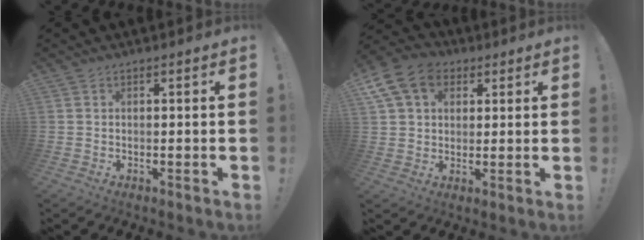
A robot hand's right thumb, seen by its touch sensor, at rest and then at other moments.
{"total": 13.4, "force": [5.5, 10.1, 6.9], "torque": [-0.111, -0.018, 0.110]}